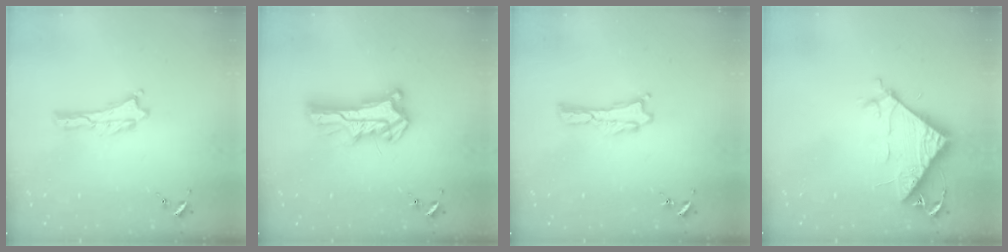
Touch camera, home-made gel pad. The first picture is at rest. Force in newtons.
{"total": 9.5, "press": 9.5, "slide": 0.8}
{"total": 0.0}
{"total": 7.8, "press": 7.8, "slide": 0.7}